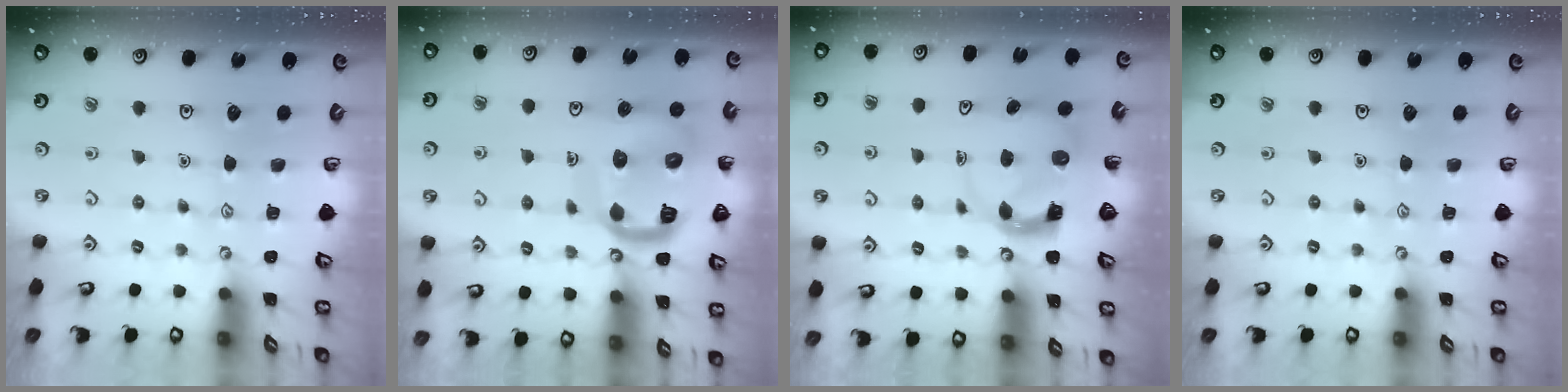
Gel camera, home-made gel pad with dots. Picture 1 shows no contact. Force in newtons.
{"total": 15.6, "press": 15.5, "slide": 1.8}
{"total": 3.7, "press": 3.7, "slide": 0.5}
{"total": 0.0}